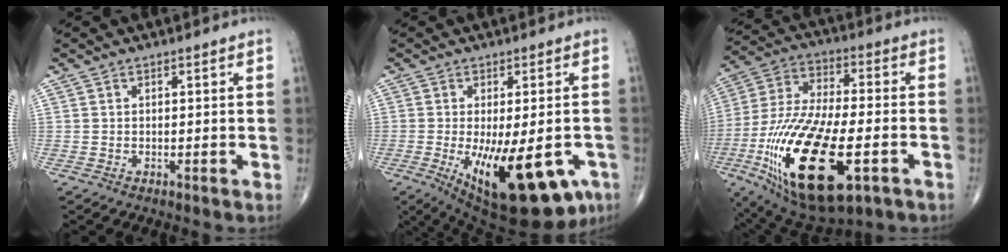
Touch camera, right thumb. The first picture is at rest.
{"total": 20.0, "force": [-7.6, 8.0, 16.7], "torque": [-0.206, -0.021, -0.092]}
{"total": 27.8, "force": [-9.3, 11.4, 23.6], "torque": [-0.524, -0.009, -0.149]}